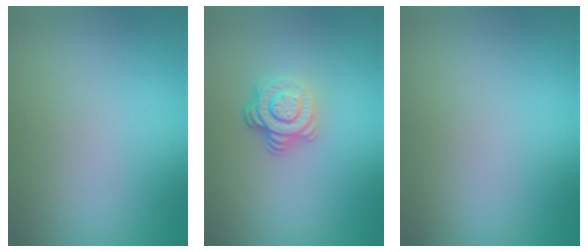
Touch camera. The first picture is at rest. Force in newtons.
{"total": 3.9, "press": 2.7, "slide": 2.8}
{"total": 0.0}